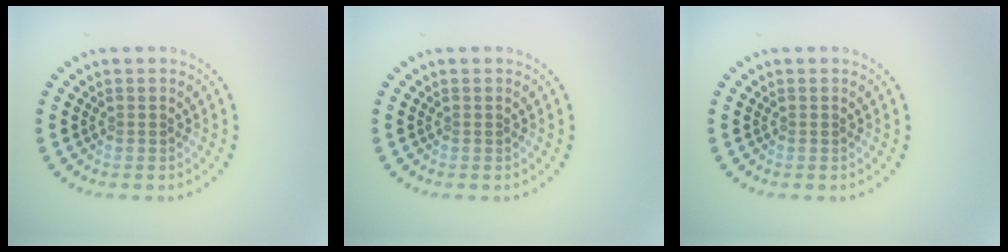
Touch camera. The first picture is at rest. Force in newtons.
{"total": 0.0}
{"total": 0.0}